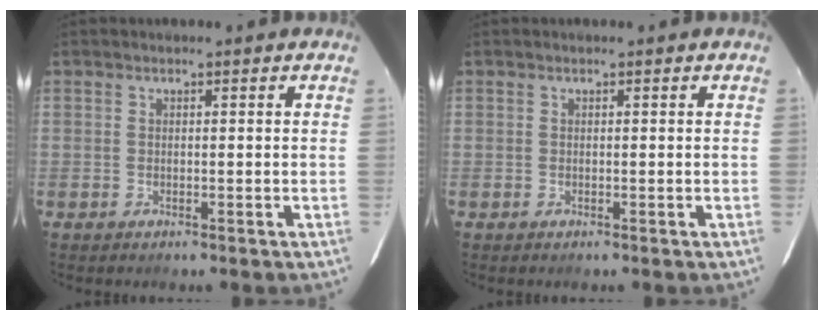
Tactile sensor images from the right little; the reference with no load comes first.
{"total": 0.0}